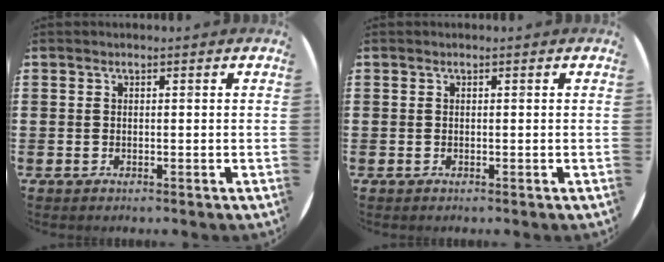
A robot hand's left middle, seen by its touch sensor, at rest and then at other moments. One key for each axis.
{"total": 0.0}